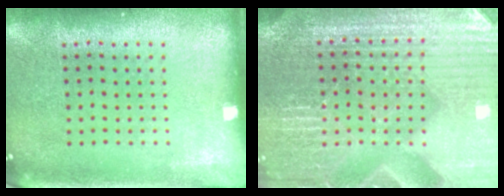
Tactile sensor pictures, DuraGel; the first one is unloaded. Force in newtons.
{"total": 4.8, "press": 4.6, "slide": 1.5}